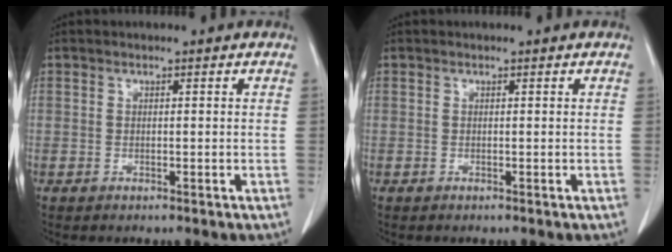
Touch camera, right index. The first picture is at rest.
{"total": 0.0}